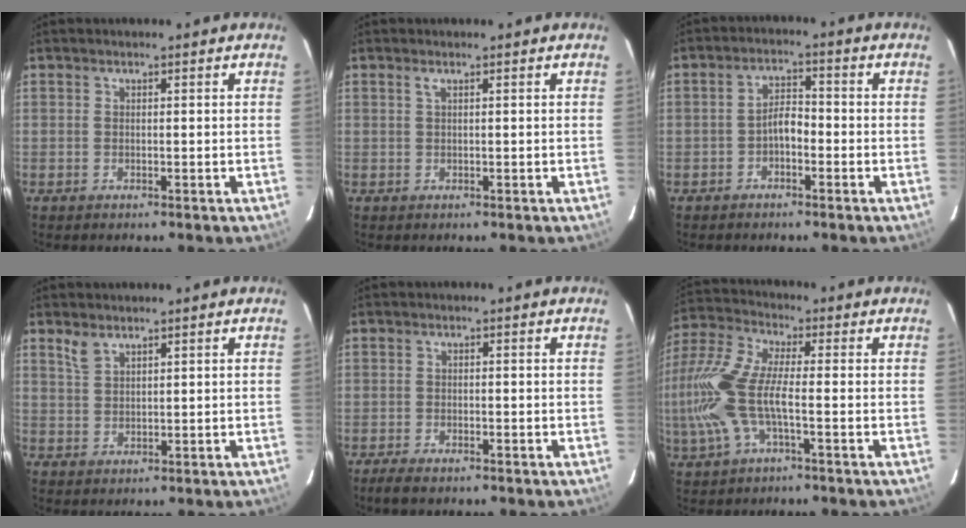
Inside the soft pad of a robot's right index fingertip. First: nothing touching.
{"total": 0.6, "force": [0.3, -0.2, 0.5], "torque": [-0.012, 0.002, 0.005]}
{"total": 3.4, "force": [-1.7, 1.7, 2.4], "torque": [-0.044, 0.012, -0.030]}
{"total": 2.7, "force": [2.1, 1.1, 1.4], "torque": [-0.028, 0.002, 0.044]}
{"total": 3.4, "force": [-2.7, 0.9, 1.9], "torque": [-0.048, -0.010, -0.048]}
{"total": 14.6, "force": [-2.9, 4.8, 13.5], "torque": [-0.287, -0.003, -0.058]}